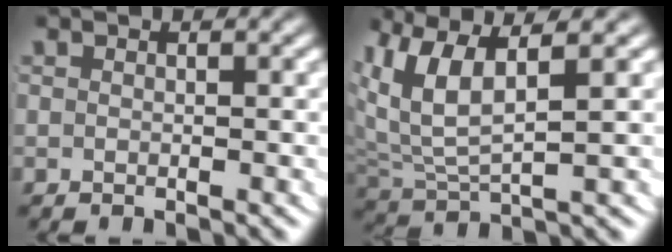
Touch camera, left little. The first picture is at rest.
{"total": 7.3, "force": [2.4, 4.6, 5.2], "torque": [-0.134, 0.001, 0.044]}